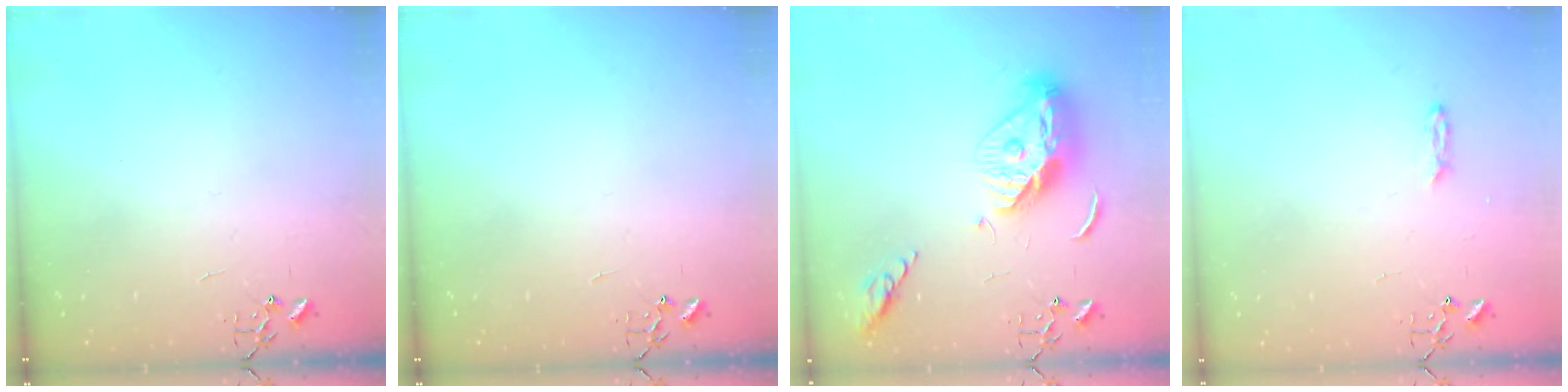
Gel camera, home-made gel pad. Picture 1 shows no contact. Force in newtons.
{"total": 0.0}
{"total": 13.9, "press": 13.9, "slide": 1.3}
{"total": 2.2, "press": 2.2, "slide": 0.4}